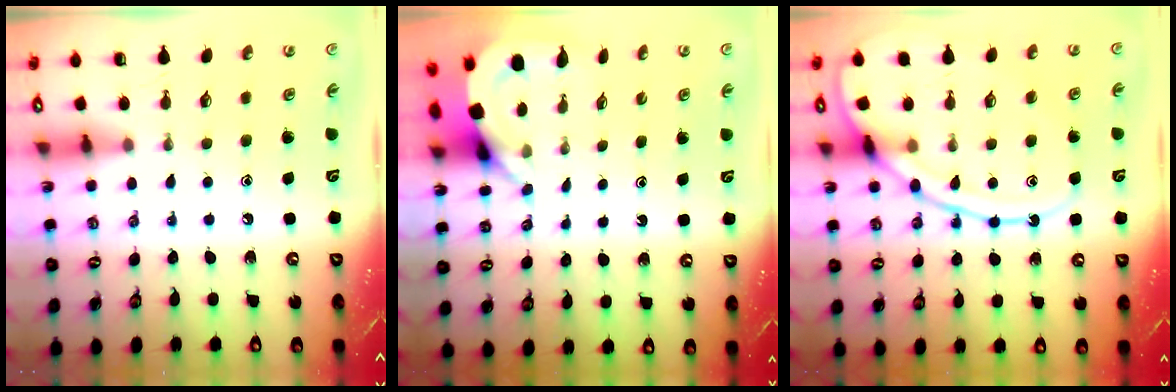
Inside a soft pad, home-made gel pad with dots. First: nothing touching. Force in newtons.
{"total": 3.9, "press": 3.9, "slide": 0.3}
{"total": 14.1, "press": 14.0, "slide": 1.4}